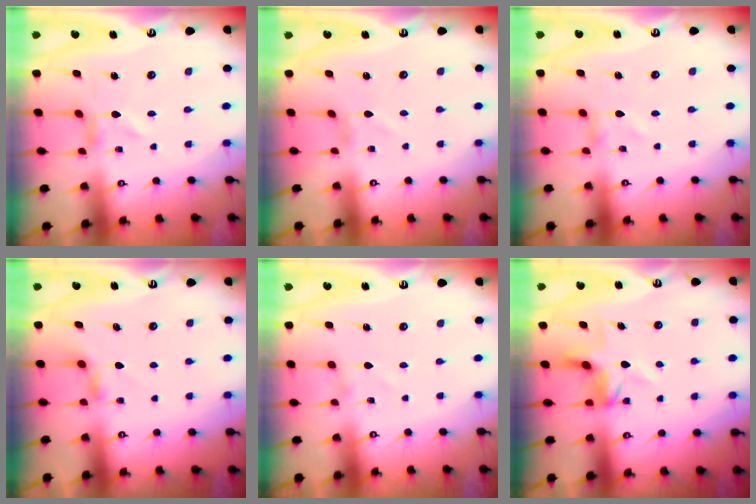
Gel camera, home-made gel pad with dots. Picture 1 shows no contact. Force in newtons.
{"total": 1.1, "press": 1.1, "slide": 0.1}
{"total": 0.0}
{"total": 3.9, "press": 3.8, "slide": 0.7}
{"total": 1.4, "press": 1.4, "slide": 0.0}
{"total": 3.9, "press": 3.9, "slide": 0.4}